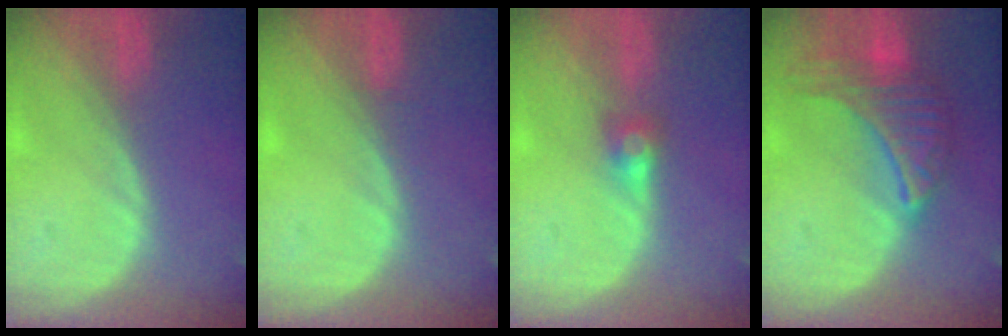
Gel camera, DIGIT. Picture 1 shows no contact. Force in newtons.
{"total": 0.6, "press": 0.6, "slide": 0.2}
{"total": 2.7, "press": 2.5, "slide": 0.9}
{"total": 8.8, "press": 8.8, "slide": 0.3}